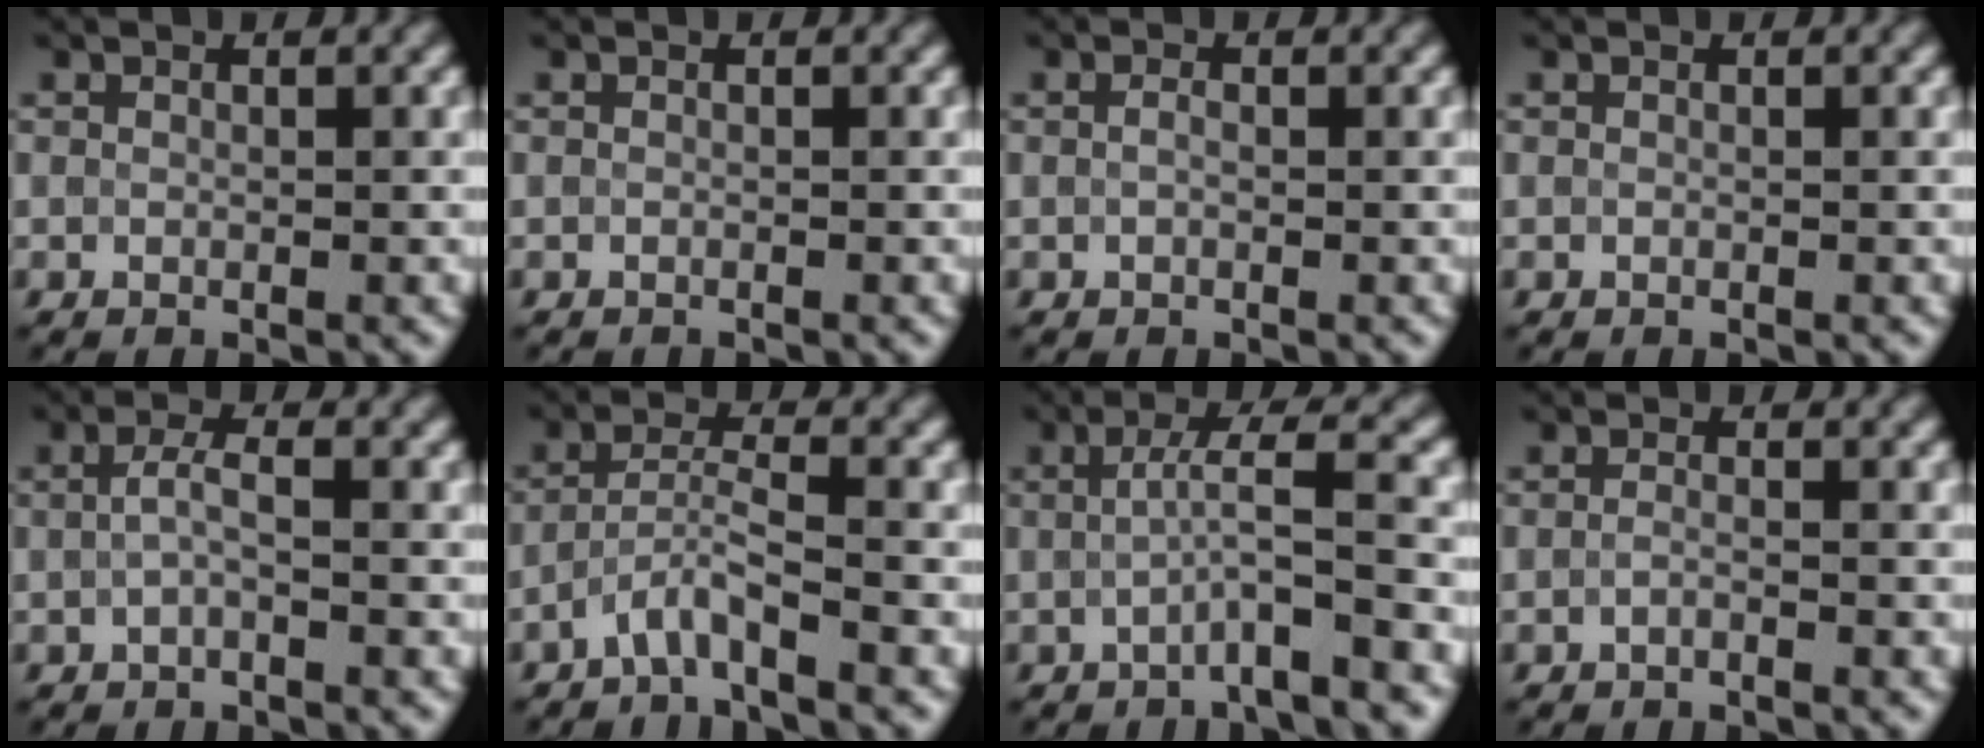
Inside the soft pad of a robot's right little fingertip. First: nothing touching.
{"total": 0.5, "force": [-0.5, 0.0, 0.0], "torque": [0.002, -0.003, -0.010]}
{"total": 0.6, "force": [0.0, 0.2, 0.5], "torque": [-0.015, -0.001, -0.002]}
{"total": 0.0}
{"total": 1.7, "force": [-0.1, 0.4, 1.6], "torque": [-0.037, 0.002, -0.005]}
{"total": 2.8, "force": [-1.8, 0.2, 2.2], "torque": [-0.043, 0.007, -0.043]}
{"total": 4.5, "force": [-1.0, 0.5, 4.4], "torque": [-0.067, 0.011, -0.029]}
{"total": 0.9, "force": [-0.6, 0.3, 0.7], "torque": [-0.012, -0.003, -0.014]}